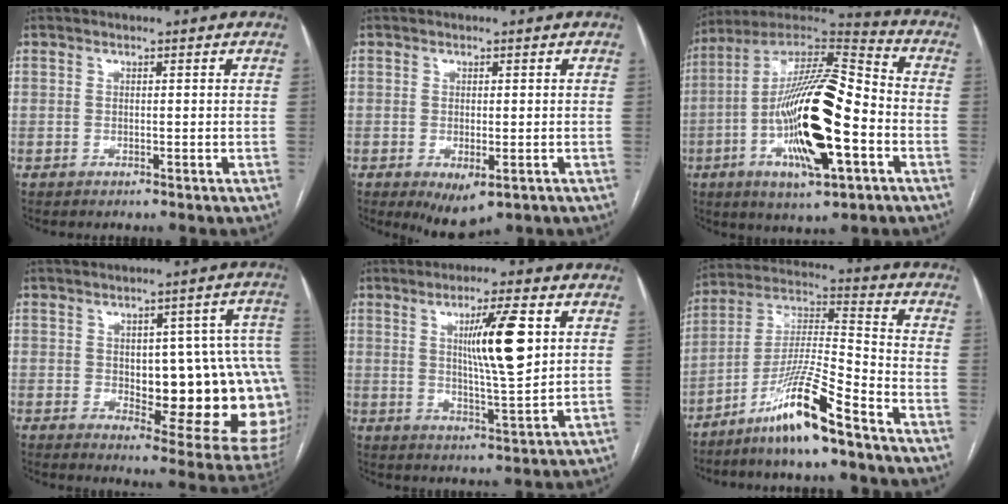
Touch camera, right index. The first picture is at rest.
{"total": 5.0, "force": [-2.2, 2.1, 4.0], "torque": [-0.055, -0.013, -0.021]}
{"total": 22.6, "force": [-5.4, 4.9, 21.4], "torque": [-0.402, -0.007, -0.091]}
{"total": 21.0, "force": [-1.2, 6.9, 19.8], "torque": [-0.159, 0.027, 0.009]}
{"total": 10.0, "force": [2.9, 0.5, 9.6], "torque": [-0.157, -0.005, 0.048]}
{"total": 12.8, "force": [-9.1, -0.6, 8.9], "torque": [-0.175, 0.003, -0.168]}